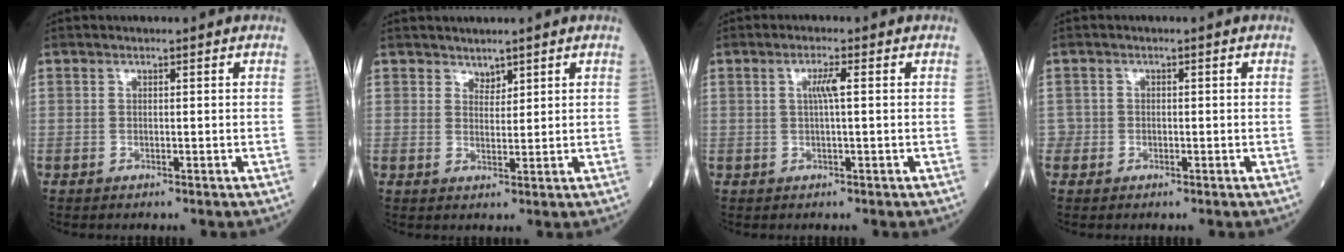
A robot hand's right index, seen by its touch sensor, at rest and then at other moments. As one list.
[{"total": 1.6, "force": [1.4, 0.6, 0.2], "torque": [-0.001, -0.001, 0.026]}, {"total": 2.1, "force": [0.3, -0.2, 2.1], "torque": [-0.039, 0.002, 0.004]}, {"total": 1.2, "force": [-0.5, 1.1, -0.1], "torque": [0.006, 0.006, -0.012]}]